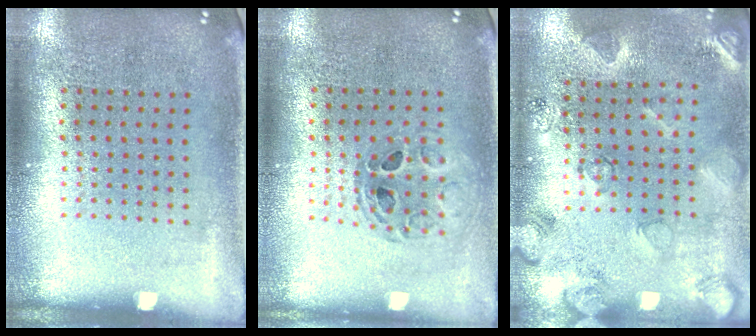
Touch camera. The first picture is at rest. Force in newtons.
{"total": 0.8, "press": 0.8, "slide": 0.1}
{"total": 2.2, "press": 2.1, "slide": 0.7}